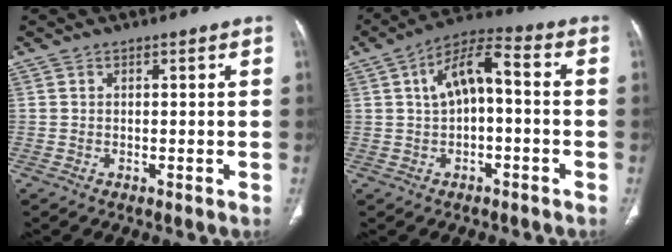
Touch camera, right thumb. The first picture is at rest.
{"total": 8.9, "force": [0.5, 4.2, 7.8], "torque": [-0.134, 0.040, -0.001]}